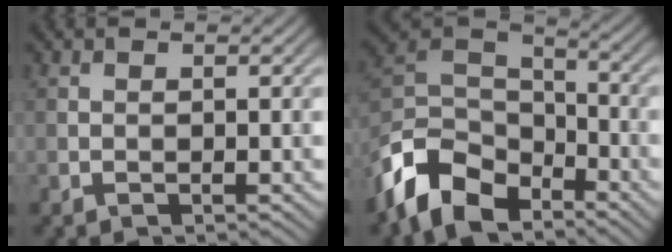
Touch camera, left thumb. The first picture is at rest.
{"total": 10.6, "force": [-7.2, 5.7, 5.3], "torque": [-0.116, -0.007, -0.161]}